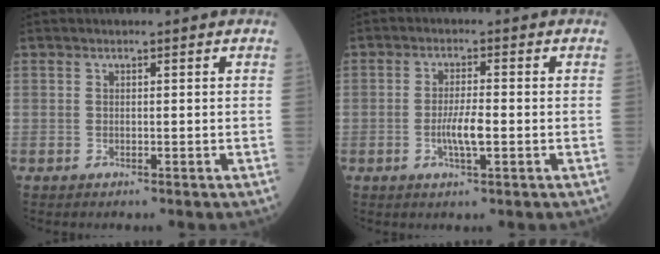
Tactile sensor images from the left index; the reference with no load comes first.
{"total": 3.9, "force": [-1.4, 0.6, 3.6], "torque": [-0.073, -0.007, -0.027]}